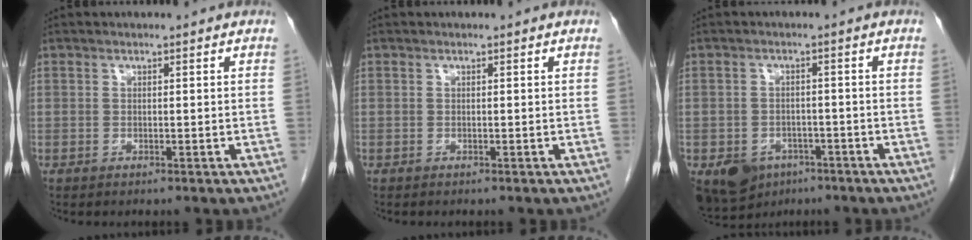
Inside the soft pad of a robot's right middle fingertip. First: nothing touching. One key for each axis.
{"total": 0.0}
{"total": 7.8, "fx": -4.7, "fy": 5.5, "fz": 2.8, "tx": -0.049, "ty": 0.003, "tz": -0.065}